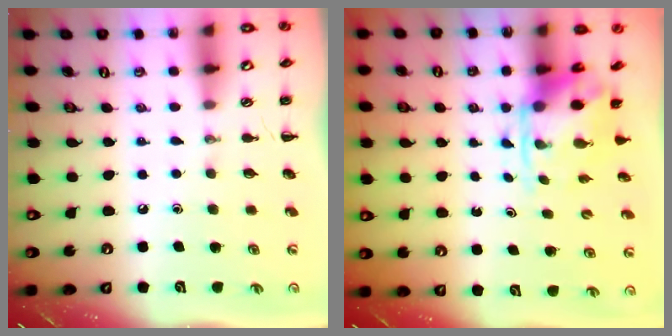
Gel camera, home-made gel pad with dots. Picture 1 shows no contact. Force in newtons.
{"total": 3.8, "press": 3.6, "slide": 0.9}